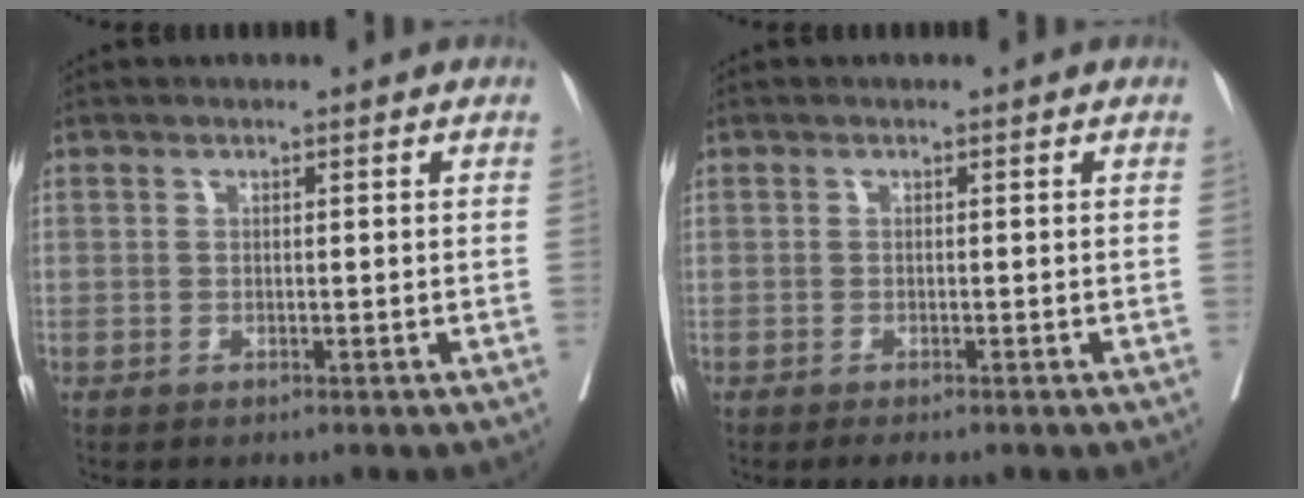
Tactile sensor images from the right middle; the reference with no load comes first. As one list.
[{"total": 1.2, "force": [-1.0, 0.3, 0.6], "torque": [-0.009, -0.003, -0.011]}]